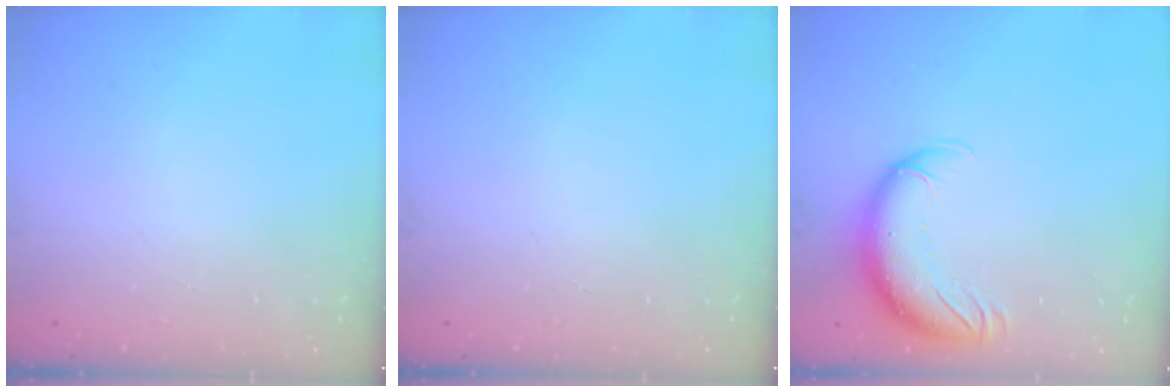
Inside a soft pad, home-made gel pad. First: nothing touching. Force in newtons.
{"total": 0.0}
{"total": 12.4, "press": 11.9, "slide": 3.6}